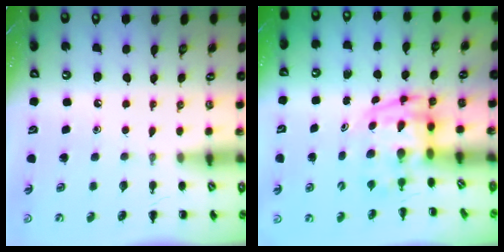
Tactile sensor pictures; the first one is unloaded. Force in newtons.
{"total": 3.9, "press": 3.8, "slide": 0.7}